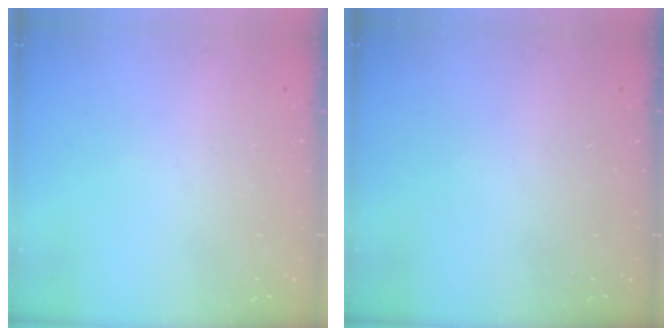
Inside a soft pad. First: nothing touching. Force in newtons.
{"total": 0.0}